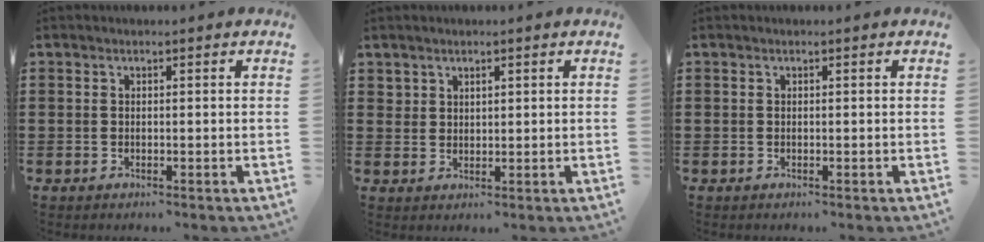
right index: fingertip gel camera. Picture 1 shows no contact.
{"total": 1.9, "force": [1.6, 1.0, 0.2], "torque": [-0.008, 0.004, 0.033]}
{"total": 0.0}